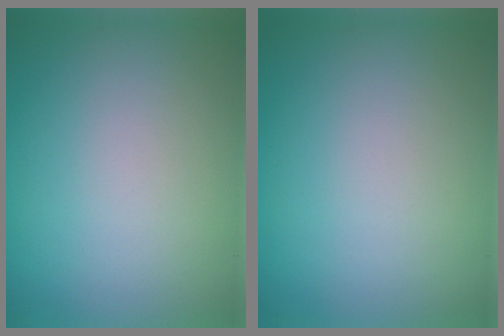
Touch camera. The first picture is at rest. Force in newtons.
{"total": 0.0}